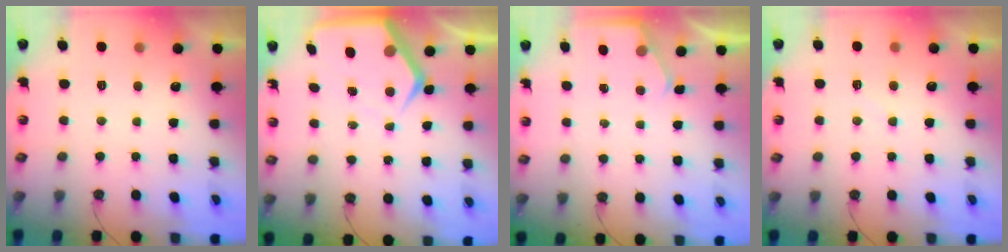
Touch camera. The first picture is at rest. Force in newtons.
{"total": 7.3, "press": 7.2, "slide": 0.7}
{"total": 3.4, "press": 3.4, "slide": 0.4}
{"total": 4.1, "press": 4.1, "slide": 0.5}